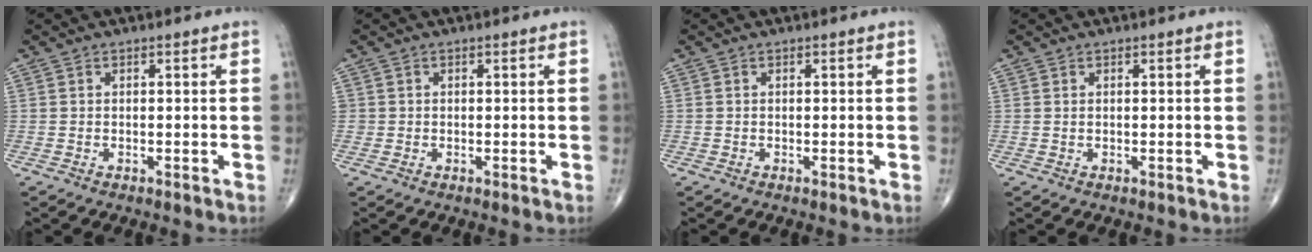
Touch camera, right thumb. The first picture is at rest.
{"total": 0.8, "force": [-0.1, 0.8, 0.0], "torque": [0.006, 0.005, -0.003]}
{"total": 0.0}
{"total": 0.0}